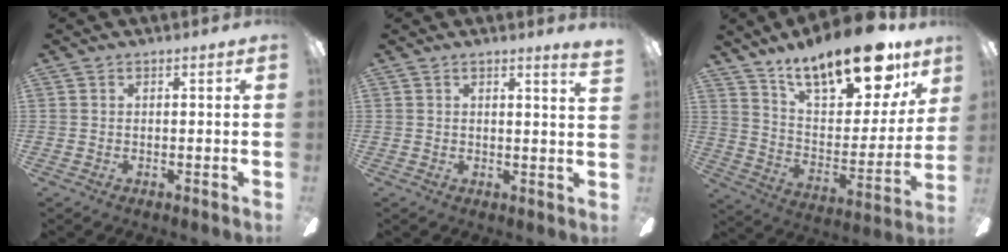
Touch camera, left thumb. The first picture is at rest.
{"total": 2.3, "force": [1.7, -0.3, 1.5], "torque": [-0.023, -0.009, 0.027]}
{"total": 20.8, "force": [16.0, 7.4, 11.0], "torque": [-0.175, -0.105, 0.274]}